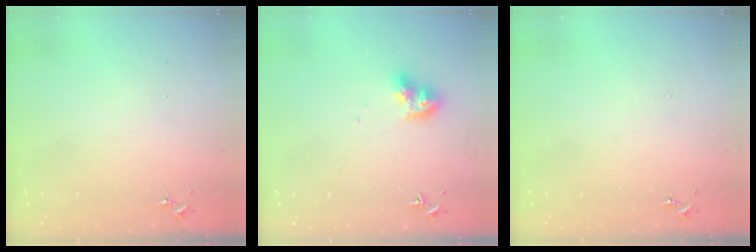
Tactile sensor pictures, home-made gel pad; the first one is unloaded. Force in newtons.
{"total": 8.5, "press": 8.5, "slide": 0.7}
{"total": 0.0}